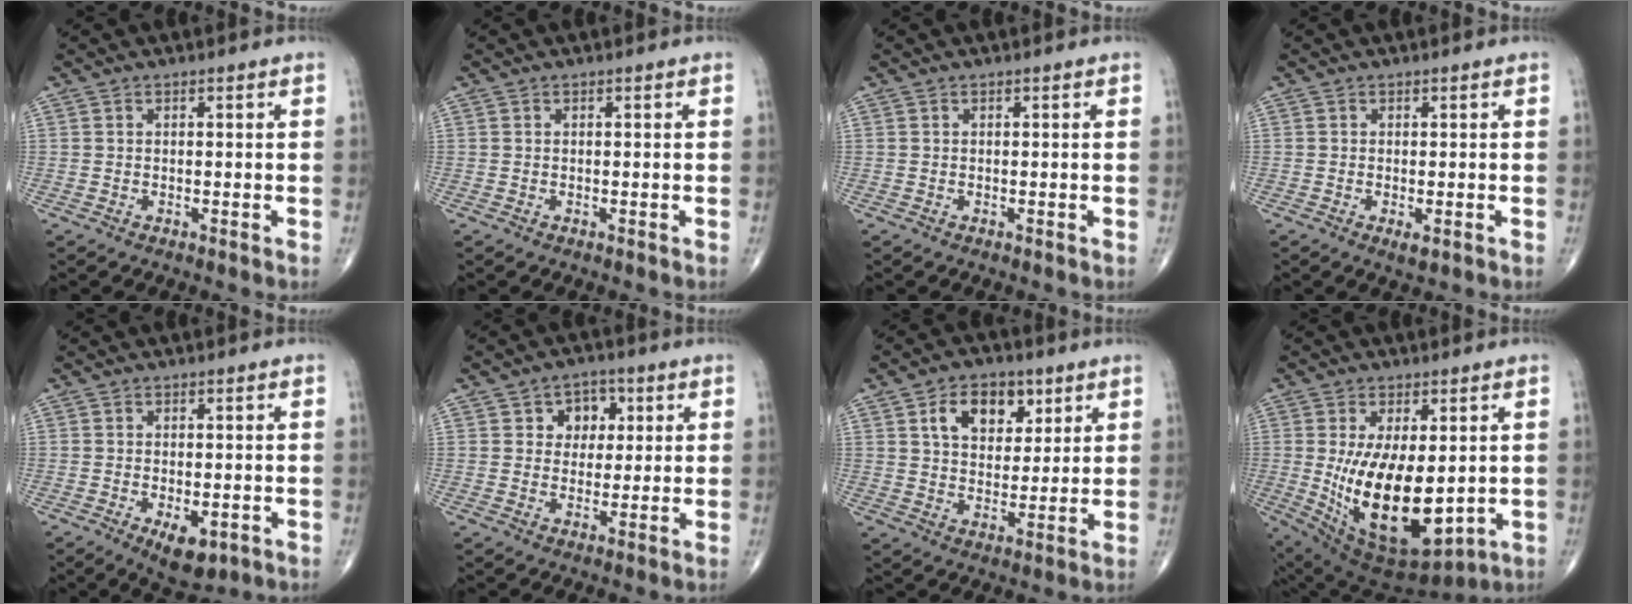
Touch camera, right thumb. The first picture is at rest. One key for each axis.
{"total": 0.0}
{"total": 0.0}
{"total": 1.5, "fx": -0.5, "fy": 0.5, "fz": 1.4, "tx": -0.022, "ty": -0.004, "tz": -0.007}
{"total": 6.2, "fx": -2.4, "fy": 3.0, "fz": 4.9, "tx": -0.067, "ty": -0.001, "tz": -0.025}
{"total": 6.0, "fx": 1.8, "fy": 4.9, "fz": 3.0, "tx": -0.002, "ty": 0.001, "tz": 0.020}
{"total": 10.4, "fx": 4.4, "fy": 6.9, "fz": 6.4, "tx": -0.065, "ty": -0.014, "tz": 0.073}
{"total": 18.7, "fx": -1.1, "fy": 9.0, "fz": 16.3, "tx": -0.280, "ty": -0.027, "tz": 0.013}